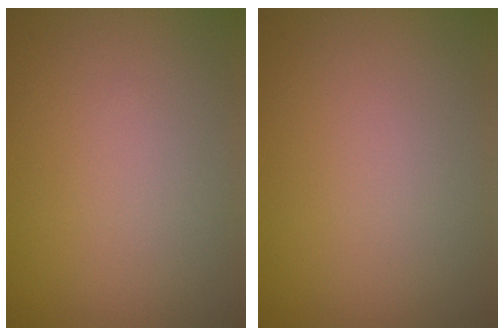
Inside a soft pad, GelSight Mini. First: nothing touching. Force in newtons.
{"total": 0.0}